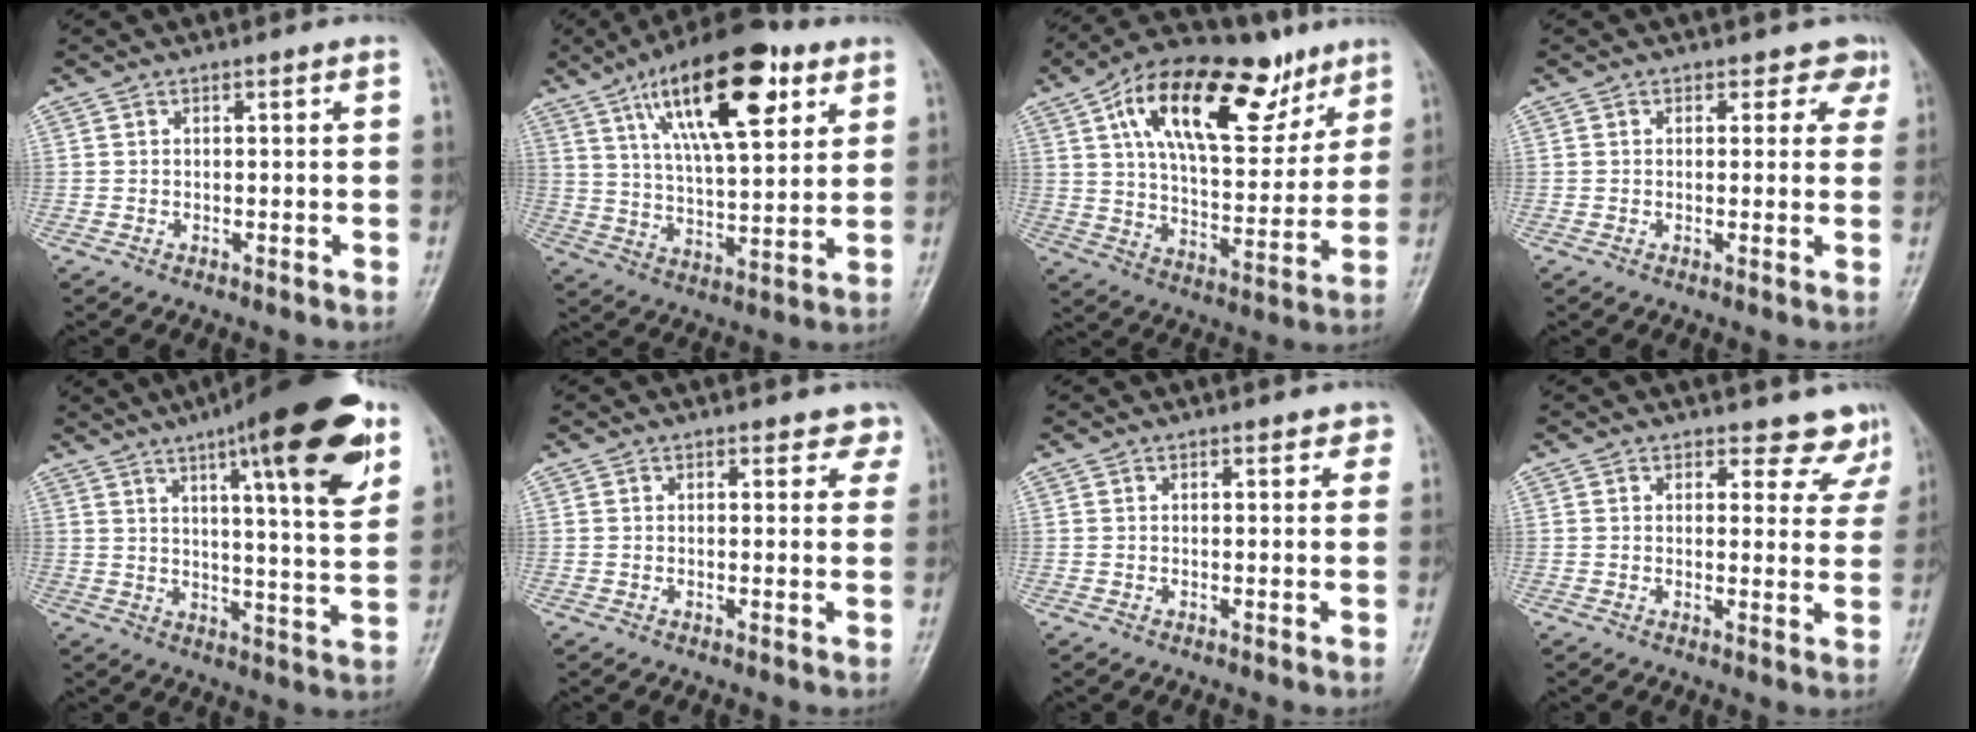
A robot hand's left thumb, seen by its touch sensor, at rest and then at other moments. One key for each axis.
{"total": 21.2, "fx": 10.1, "fy": 8.0, "fz": 16.9, "tx": -0.250, "ty": -0.026, "tz": 0.168}
{"total": 24.6, "fx": 12.8, "fy": 11.6, "fz": 17.5, "tx": -0.241, "ty": -0.017, "tz": 0.215}
{"total": 3.3, "fx": 2.3, "fy": 2.4, "fz": 0.3, "tx": 0.030, "ty": -0.012, "tz": 0.009}
{"total": 20.7, "fx": 10.8, "fy": 4.2, "fz": 17.2, "tx": -0.220, "ty": -0.034, "tz": 0.150}
{"total": 3.3, "fx": 2.6, "fy": 1.8, "fz": 0.8, "tx": 0.025, "ty": -0.011, "tz": 0.017}
{"total": 1.8, "fx": 1.1, "fy": 1.0, "fz": 0.9, "tx": 0.007, "ty": -0.002, "tz": 0.007}
{"total": 7.5, "fx": 6.7, "fy": 3.4, "fz": 0.7, "tx": 0.039, "ty": -0.038, "tz": 0.055}